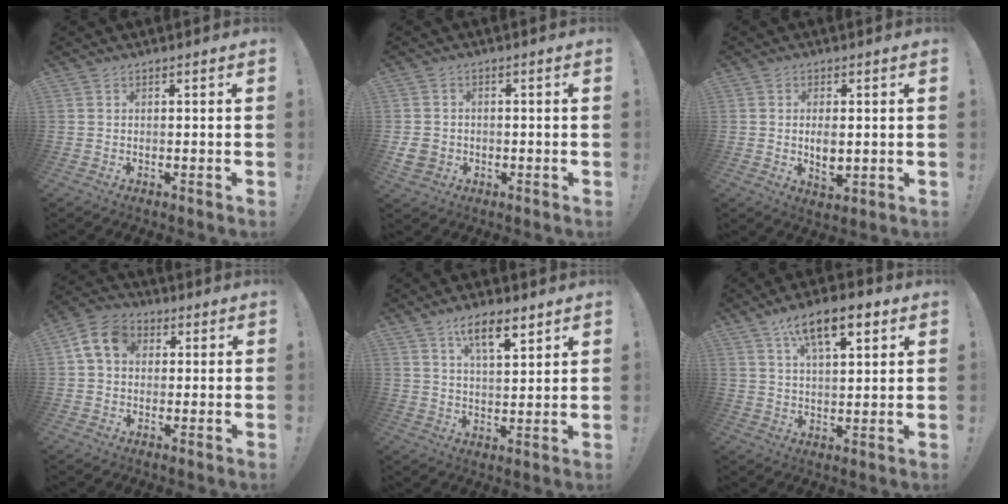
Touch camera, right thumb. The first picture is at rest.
{"total": 5.0, "force": [-0.9, 4.4, 2.3], "torque": [-0.044, 0.000, -0.016]}
{"total": 4.9, "force": [0.3, 2.8, 4.0], "torque": [-0.051, -0.005, 0.001]}
{"total": 9.7, "force": [2.7, 7.2, 5.8], "torque": [-0.101, 0.006, 0.056]}
{"total": 9.6, "force": [5.8, 3.1, 7.0], "torque": [-0.106, -0.025, 0.099]}
{"total": 12.6, "force": [6.6, 5.1, 9.4], "torque": [-0.143, -0.019, 0.112]}